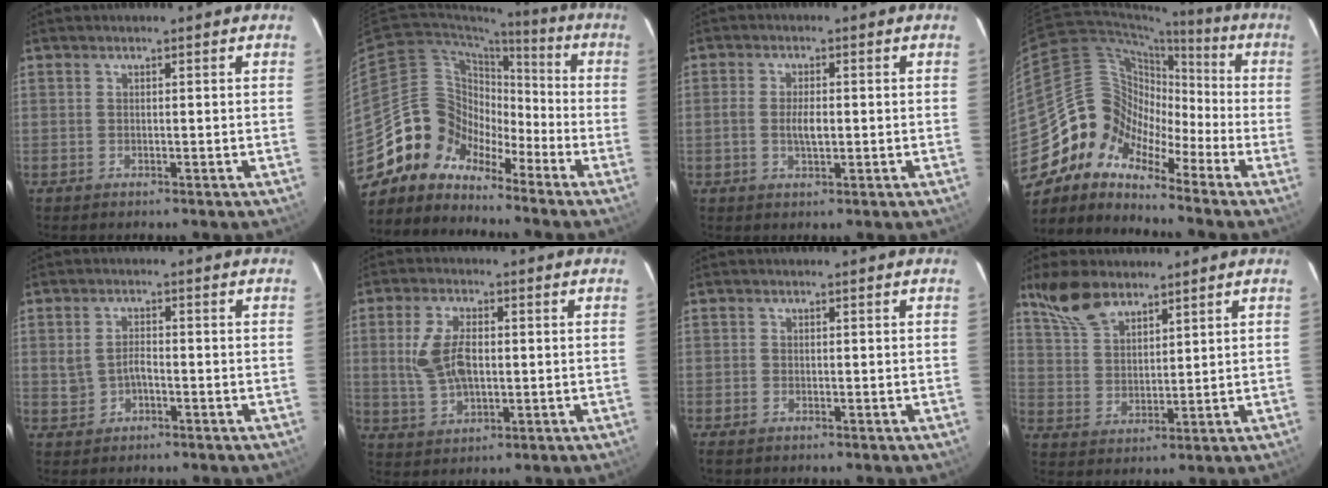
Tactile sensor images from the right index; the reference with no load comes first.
{"total": 11.7, "force": [-8.6, 7.7, 1.7], "torque": [-0.041, 0.041, -0.180]}
{"total": 3.6, "force": [-0.5, 1.4, 3.3], "torque": [-0.065, 0.000, -0.009]}
{"total": 10.2, "force": [-7.6, 6.0, 3.4], "torque": [-0.047, 0.030, -0.172]}
{"total": 3.1, "force": [-0.7, 2.1, 2.2], "torque": [-0.048, 0.006, -0.007]}
{"total": 9.0, "force": [0.6, 4.9, 7.5], "torque": [-0.155, 0.002, 0.020]}
{"total": 1.2, "force": [-0.9, 0.7, 0.4], "torque": [-0.010, -0.002, -0.018]}
{"total": 9.0, "force": [6.8, 4.0, 4.3], "torque": [-0.091, 0.020, 0.138]}